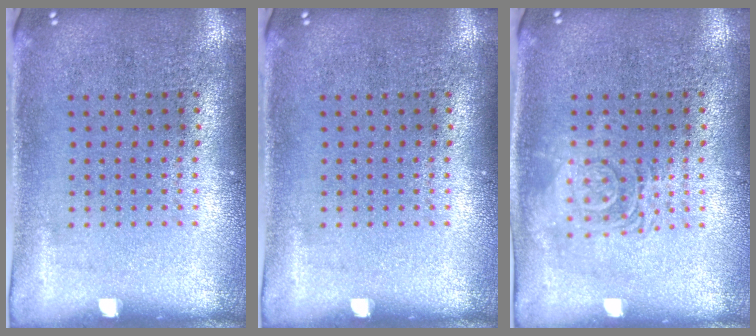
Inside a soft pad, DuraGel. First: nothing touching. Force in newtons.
{"total": 0.0}
{"total": 2.8, "press": 2.8, "slide": 0.5}